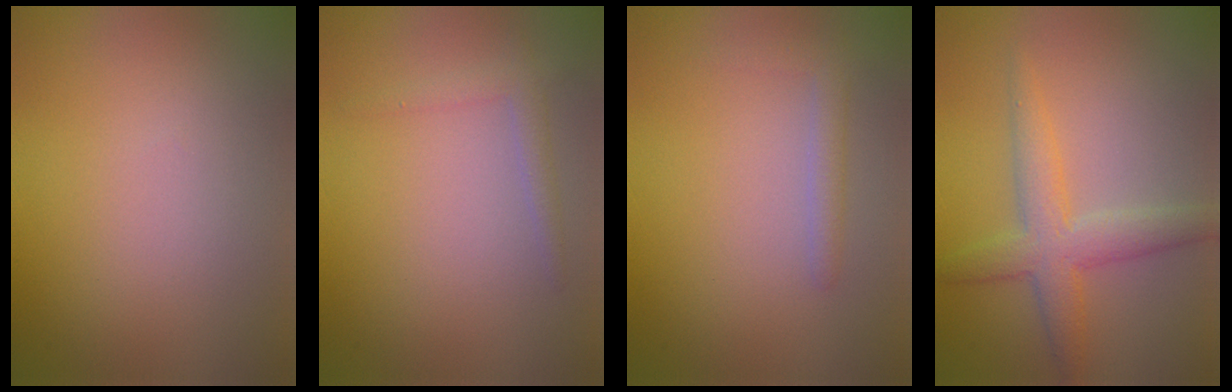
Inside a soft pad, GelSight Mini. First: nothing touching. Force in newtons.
{"total": 1.5, "press": 1.4, "slide": 0.1}
{"total": 1.6, "press": 1.6, "slide": 0.1}
{"total": 4.0, "press": 4.0, "slide": 0.1}